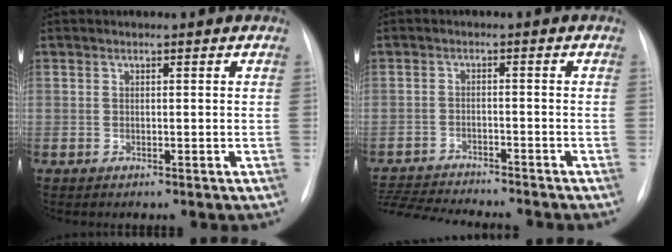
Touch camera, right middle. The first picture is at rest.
{"total": 13.2, "force": [-12.4, 0.9, 4.5], "torque": [-0.081, -0.006, -0.186]}